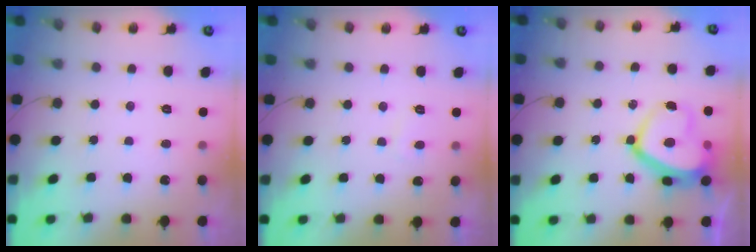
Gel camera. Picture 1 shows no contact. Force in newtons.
{"total": 1.2, "press": 1.1, "slide": 0.5}
{"total": 13.9, "press": 13.9, "slide": 0.8}